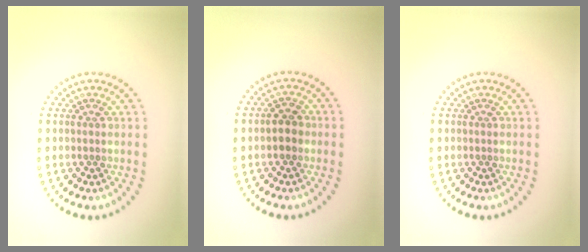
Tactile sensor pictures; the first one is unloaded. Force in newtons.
{"total": 1.9, "press": 1.9, "slide": 0.2}
{"total": 0.0}